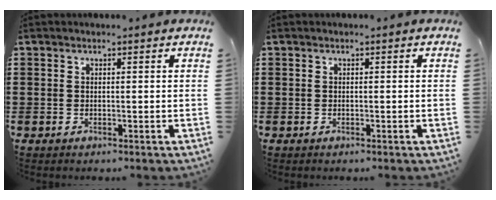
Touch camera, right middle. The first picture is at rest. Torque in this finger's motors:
{"motor_torque": [0.00, 0.00, 0.00, 0.00]}